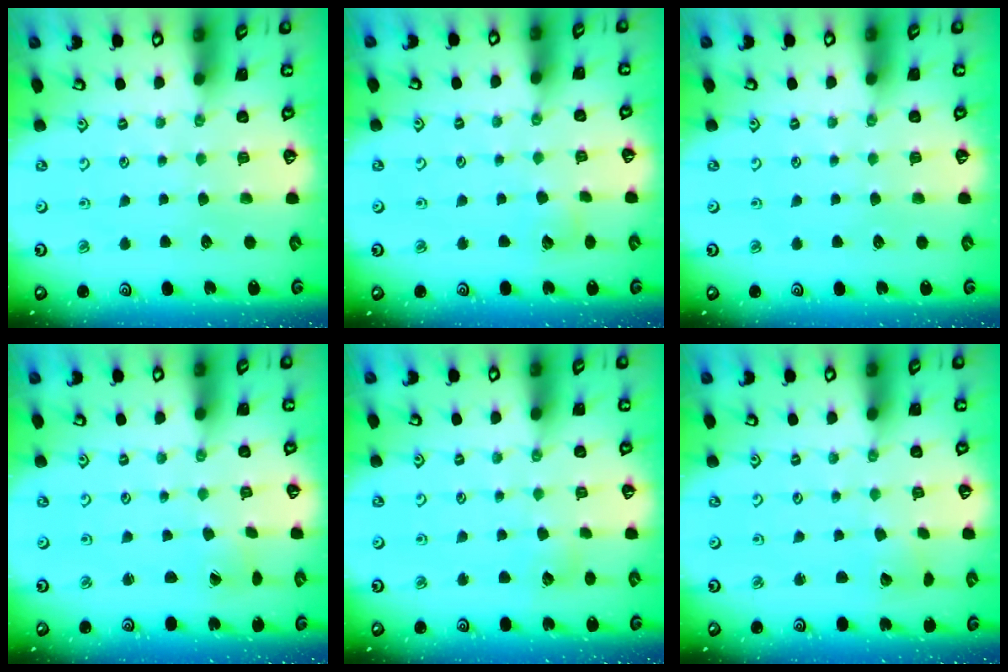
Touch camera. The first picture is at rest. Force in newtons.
{"total": 2.5, "press": 2.5, "slide": 0.3}
{"total": 0.0}
{"total": 1.2, "press": 1.2, "slide": 0.1}
{"total": 3.2, "press": 3.2, "slide": 0.3}
{"total": 2.0, "press": 2.0, "slide": 0.2}